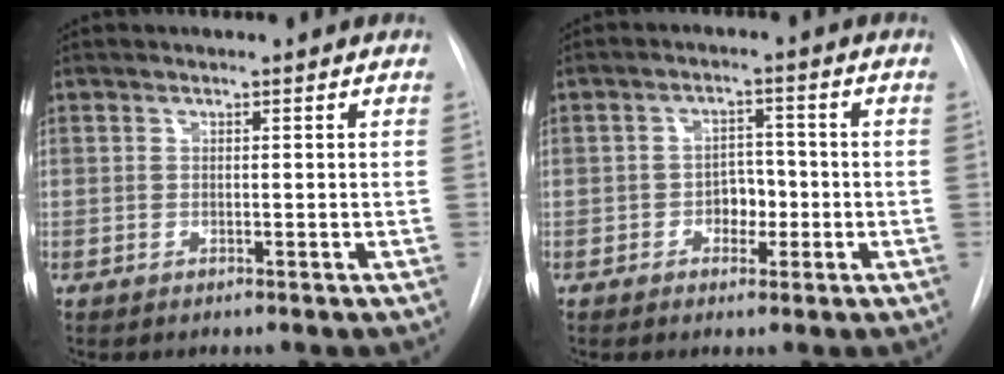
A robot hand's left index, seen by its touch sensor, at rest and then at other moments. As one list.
[{"total": 3.6, "force": [-1.4, 2.5, 2.3], "torque": [-0.026, 0.004, -0.022]}]